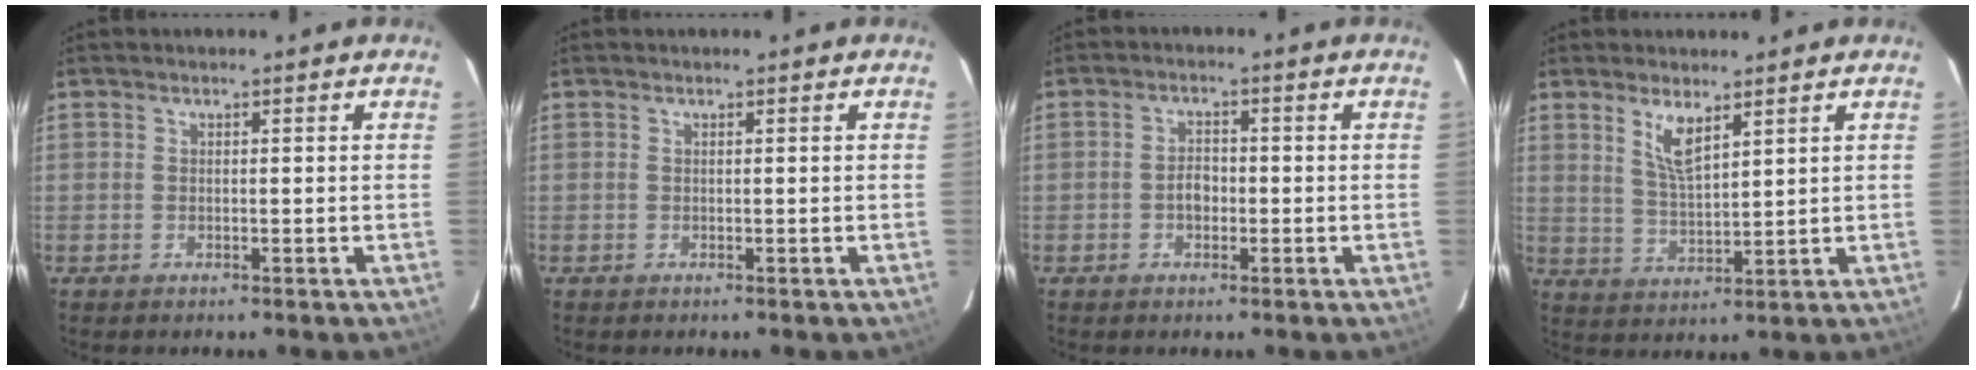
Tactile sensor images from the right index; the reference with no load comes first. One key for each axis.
{"total": 0.0}
{"total": 2.6, "fx": -0.8, "fy": 1.9, "fz": 1.7, "tx": -0.029, "ty": 0.009, "tz": -0.013}
{"total": 5.6, "fx": 3.4, "fy": 1.4, "fz": 4.2, "tx": -0.081, "ty": -0.007, "tz": 0.070}